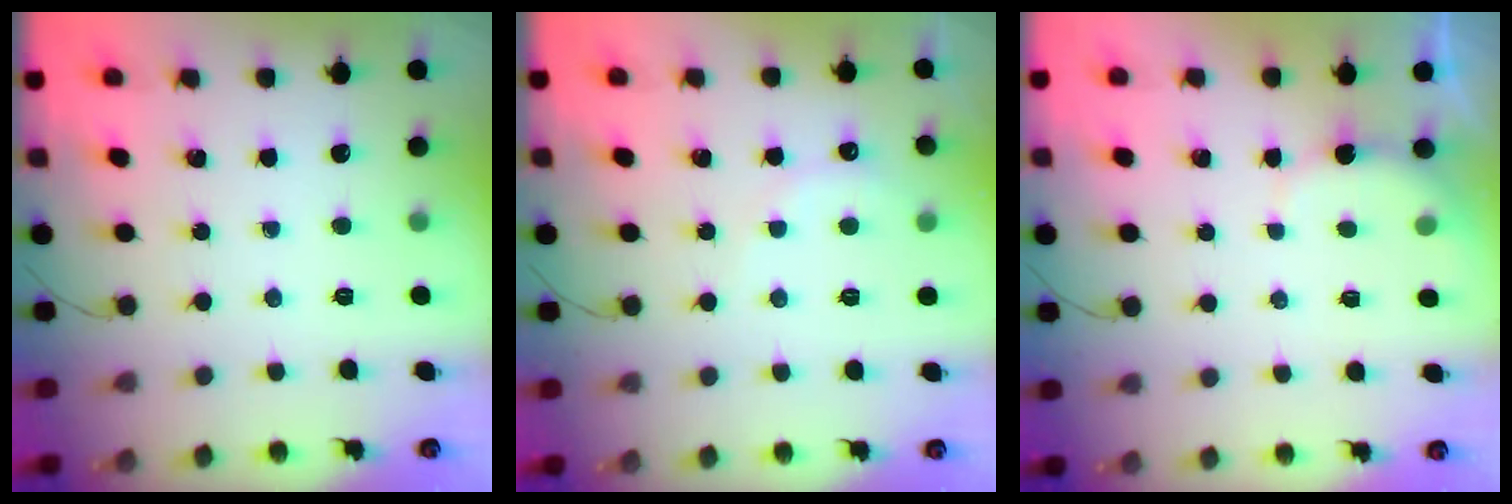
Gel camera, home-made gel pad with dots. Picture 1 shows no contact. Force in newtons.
{"total": 6.8, "press": 6.7, "slide": 1.2}
{"total": 2.3, "press": 2.2, "slide": 0.6}